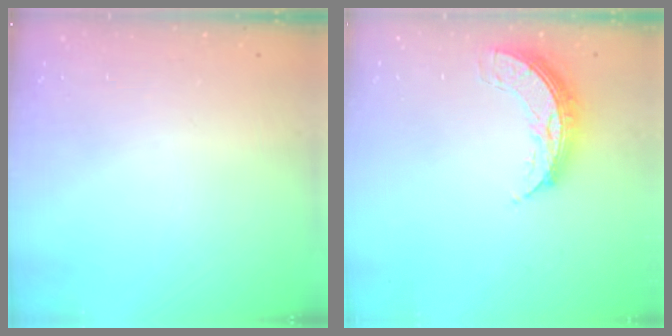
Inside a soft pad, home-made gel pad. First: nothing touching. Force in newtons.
{"total": 7.9, "press": 7.8, "slide": 0.8}